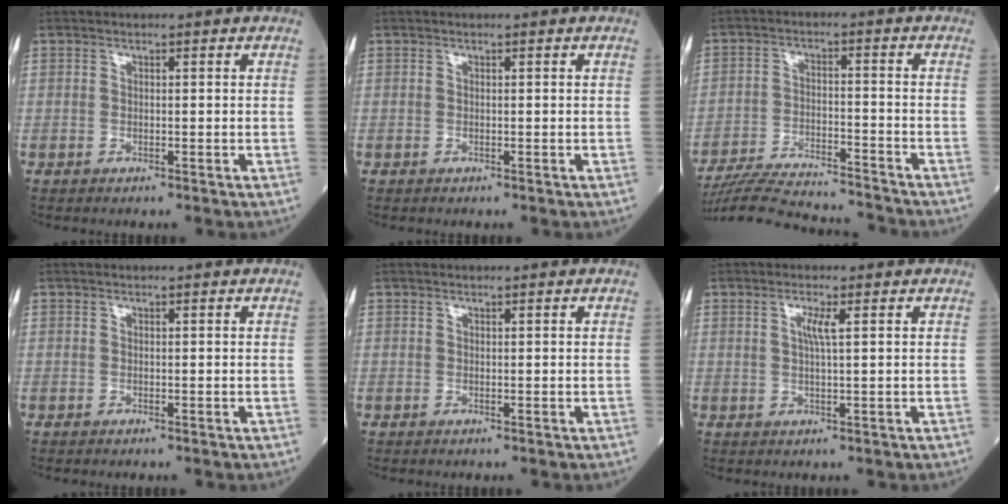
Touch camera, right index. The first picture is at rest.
{"total": 0.0}
{"total": 14.3, "force": [-13.8, 1.1, 3.9], "torque": [-0.071, -0.003, -0.216]}
{"total": 0.0}
{"total": 0.0}
{"total": 2.4, "force": [0.7, -0.1, 2.3], "torque": [-0.048, -0.003, 0.013]}